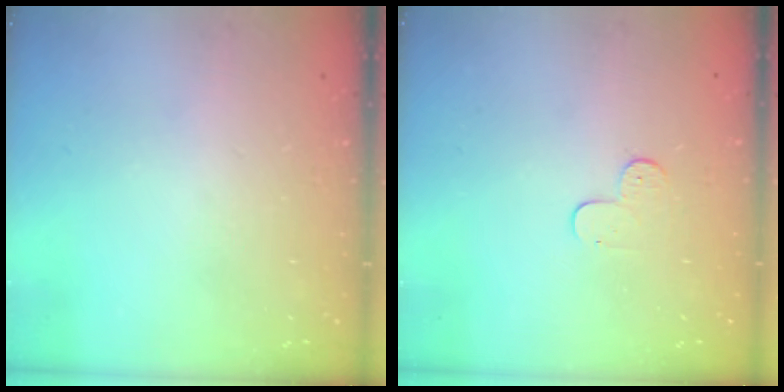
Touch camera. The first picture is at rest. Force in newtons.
{"total": 3.9, "press": 3.8, "slide": 0.3}